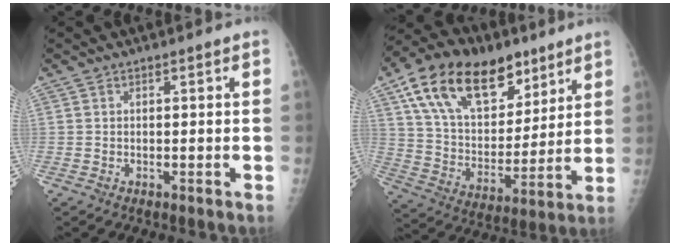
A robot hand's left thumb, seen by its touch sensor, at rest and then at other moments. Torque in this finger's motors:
{"motor_torque": [1.43, 1.46, 1.36, -1.41, 0.40]}